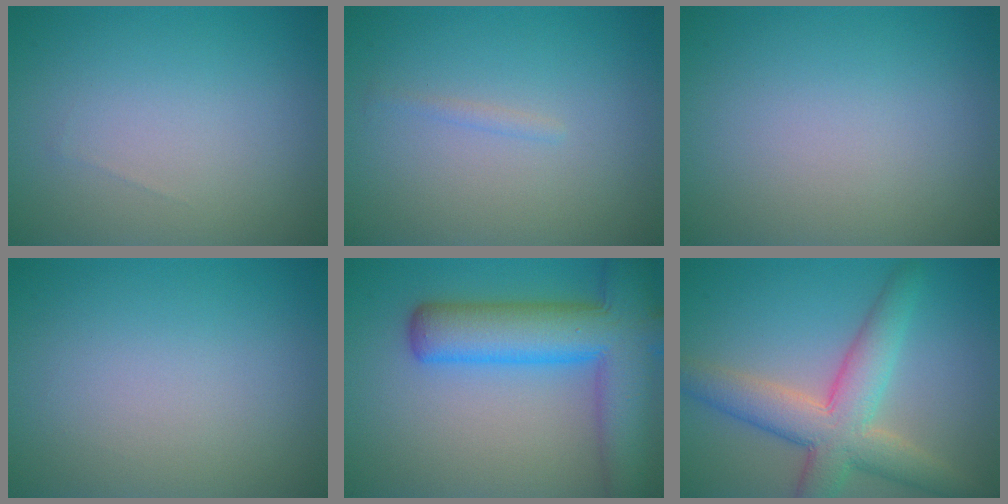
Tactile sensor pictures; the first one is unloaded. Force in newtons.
{"total": 0.6, "press": 0.6, "slide": 0.0}
{"total": 0.0}
{"total": 0.0}
{"total": 10.2, "press": 10.2, "slide": 0.6}
{"total": 6.9, "press": 6.9, "slide": 0.4}